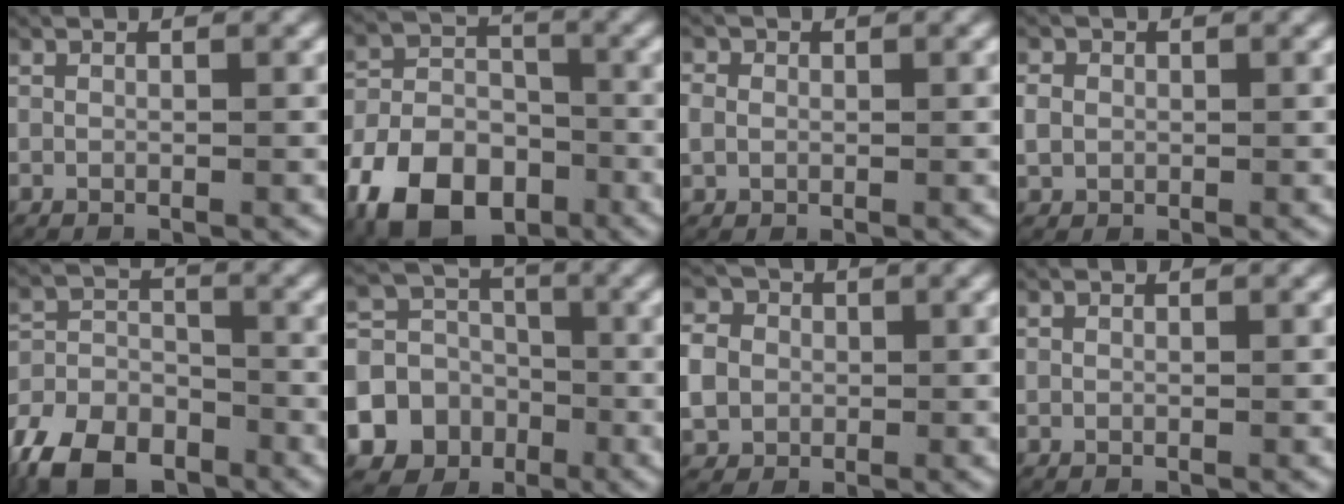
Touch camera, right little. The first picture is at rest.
{"total": 10.8, "force": [-5.8, 7.6, 5.0], "torque": [-0.101, -0.023, -0.100]}
{"total": 2.6, "force": [0.2, 2.4, 0.9], "torque": [-0.026, 0.007, -0.001]}
{"total": 2.7, "force": [0.2, 2.5, 1.0], "torque": [-0.031, 0.003, 0.001]}
{"total": 8.8, "force": [-5.0, 6.1, 3.9], "torque": [-0.091, -0.026, -0.083]}
{"total": 14.0, "force": [-4.2, 12.4, 5.1], "torque": [-0.113, -0.046, -0.075]}
{"total": 6.0, "force": [0.2, 5.5, 2.4], "torque": [-0.066, -0.004, -0.003]}
{"total": 0.0}